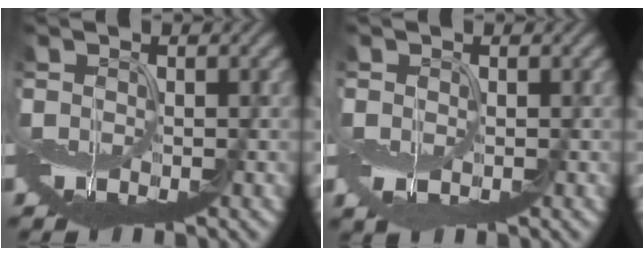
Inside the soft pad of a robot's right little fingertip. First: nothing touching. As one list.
[{"total": 1.1, "force": [-0.2, 0.9, 0.7], "torque": [-0.024, -0.006, 0.001]}]